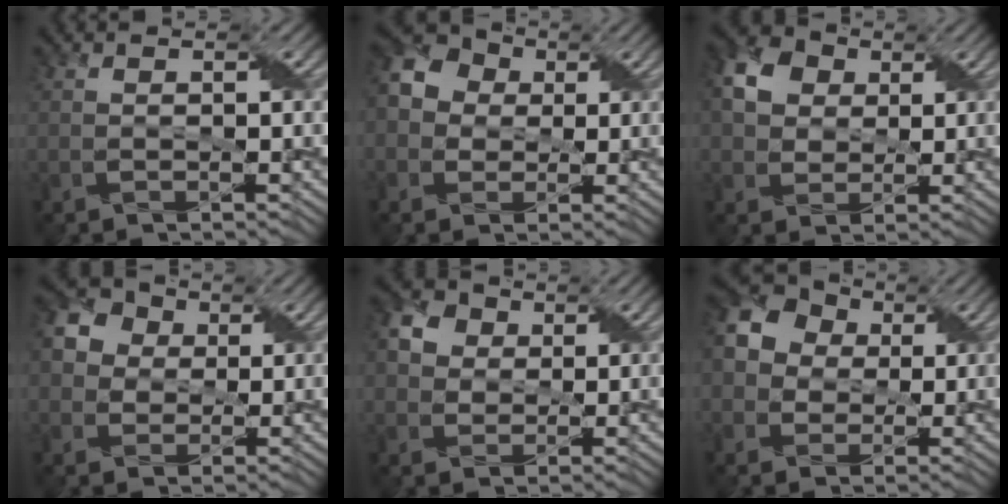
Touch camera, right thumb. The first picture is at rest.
{"total": 8.0, "force": [1.0, 7.0, 3.7], "torque": [-0.112, 0.025, -0.001]}
{"total": 7.8, "force": [2.4, 6.1, 4.2], "torque": [-0.118, 0.018, 0.037]}
{"total": 7.3, "force": [1.6, 6.4, 3.2], "torque": [-0.097, 0.029, 0.011]}
{"total": 5.2, "force": [1.4, 4.4, 2.4], "torque": [-0.073, 0.014, 0.015]}
{"total": 10.6, "force": [1.7, 9.2, 5.0], "torque": [-0.150, 0.031, 0.003]}